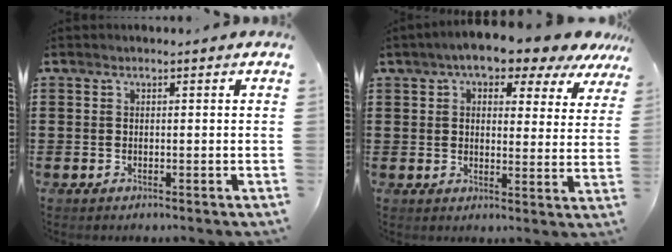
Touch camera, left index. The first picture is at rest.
{"total": 6.2, "force": [5.0, 1.7, 3.3], "torque": [-0.069, -0.021, 0.081]}